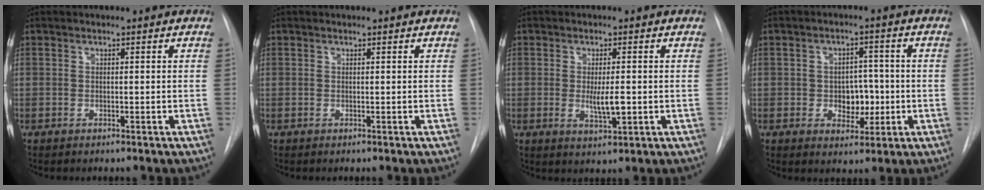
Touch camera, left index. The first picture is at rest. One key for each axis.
{"total": 1.2, "fx": 1.2, "fy": 0.1, "fz": 0.2, "tx": -0.007, "ty": 0.013, "tz": 0.015}
{"total": 3.8, "fx": -0.2, "fy": 0.9, "fz": 3.7, "tx": -0.066, "ty": -0.006, "tz": -0.001}
{"total": 5.2, "fx": -0.7, "fy": 3.6, "fz": 3.7, "tx": -0.043, "ty": 0.009, "tz": -0.002}